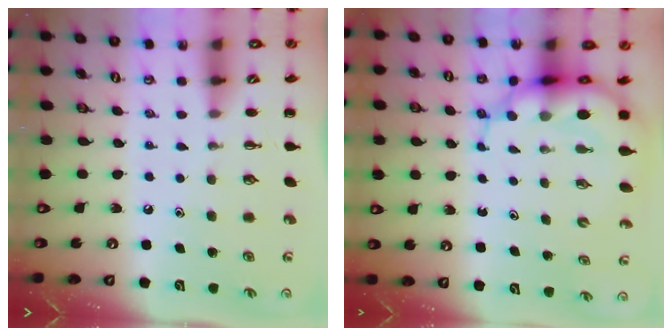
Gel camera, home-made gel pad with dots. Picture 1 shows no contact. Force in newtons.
{"total": 8.3, "press": 8.0, "slide": 2.3}